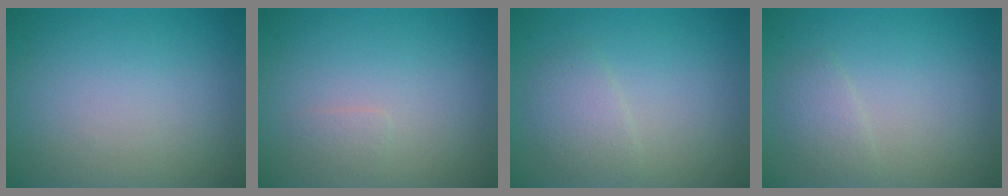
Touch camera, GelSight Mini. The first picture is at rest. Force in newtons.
{"total": 0.8, "press": 0.8, "slide": 0.1}
{"total": 2.0, "press": 2.0, "slide": 0.1}
{"total": 1.5, "press": 1.5, "slide": 0.1}